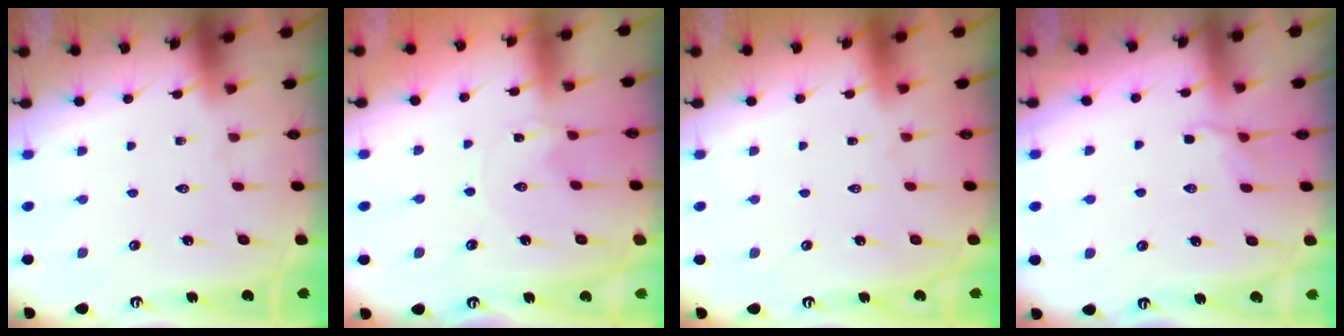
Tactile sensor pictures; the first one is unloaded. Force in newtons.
{"total": 1.1, "press": 1.1, "slide": 0.1}
{"total": 1.6, "press": 1.6, "slide": 0.1}
{"total": 4.3, "press": 4.0, "slide": 1.6}